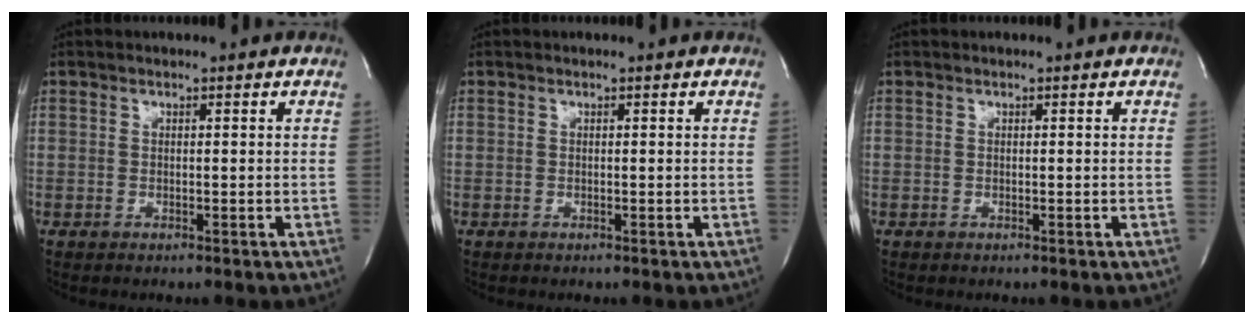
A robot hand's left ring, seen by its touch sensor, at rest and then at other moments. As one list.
[{"total": 0.0}, {"total": 0.0}]